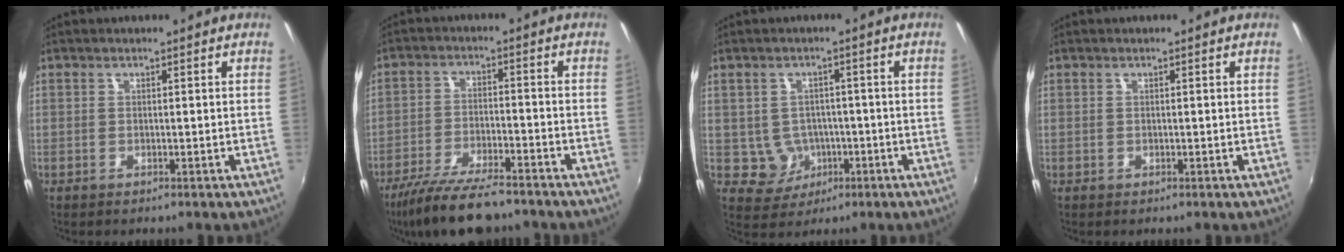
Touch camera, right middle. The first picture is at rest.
{"total": 12.7, "force": [-10.7, 2.4, 6.5], "torque": [-0.148, -0.024, -0.184]}
{"total": 5.3, "force": [-1.2, 5.0, 1.0], "torque": [-0.033, 0.013, -0.002]}
{"total": 0.0}